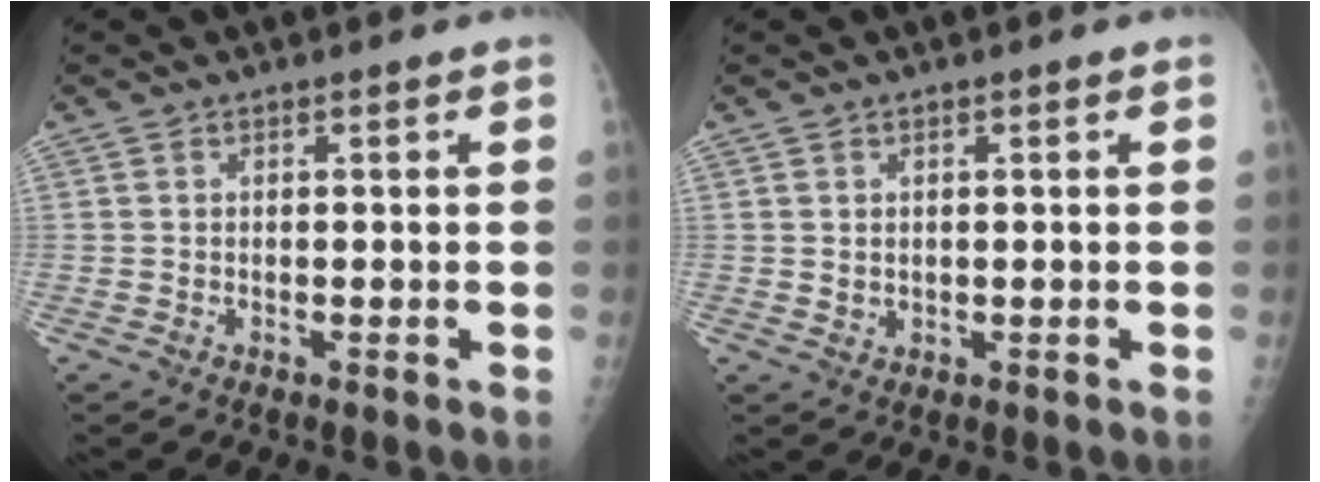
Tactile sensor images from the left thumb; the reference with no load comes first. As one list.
[{"total": 1.3, "force": [0.3, 1.1, 0.7], "torque": [-0.009, -0.003, 0.009]}]